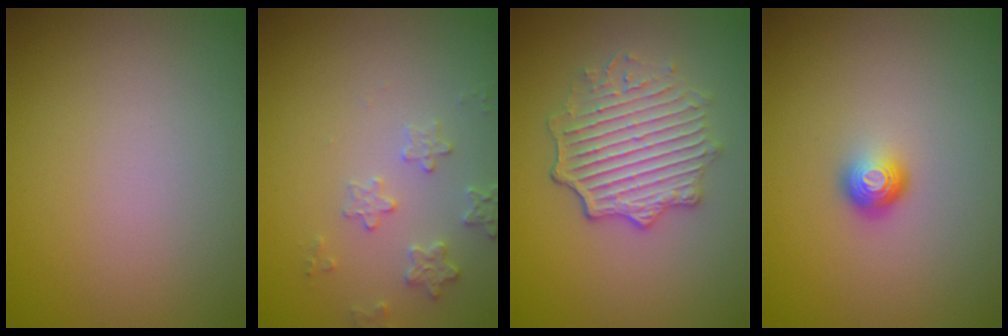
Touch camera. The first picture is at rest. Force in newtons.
{"total": 2.2, "press": 2.1, "slide": 0.4}
{"total": 5.0, "press": 4.1, "slide": 2.8}
{"total": 1.8, "press": 1.2, "slide": 1.3}